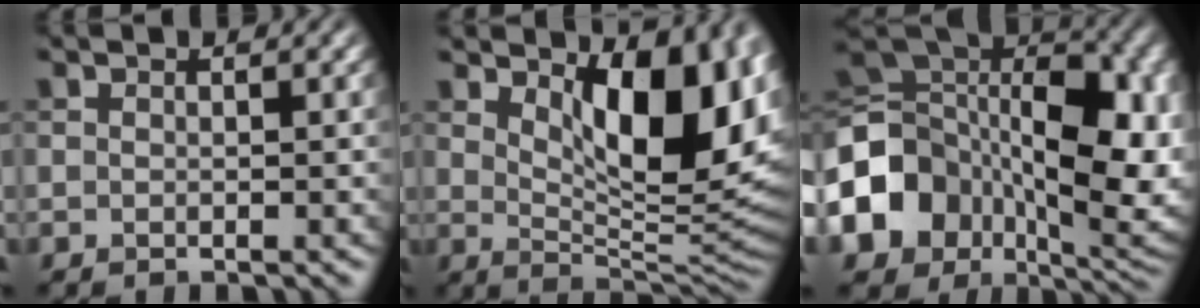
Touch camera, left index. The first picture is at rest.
{"total": 11.9, "force": [3.9, 5.1, 10.1], "torque": [-0.131, -0.006, 0.065]}
{"total": 15.7, "force": [-1.0, 11.2, 11.0], "torque": [-0.199, 0.001, -0.017]}